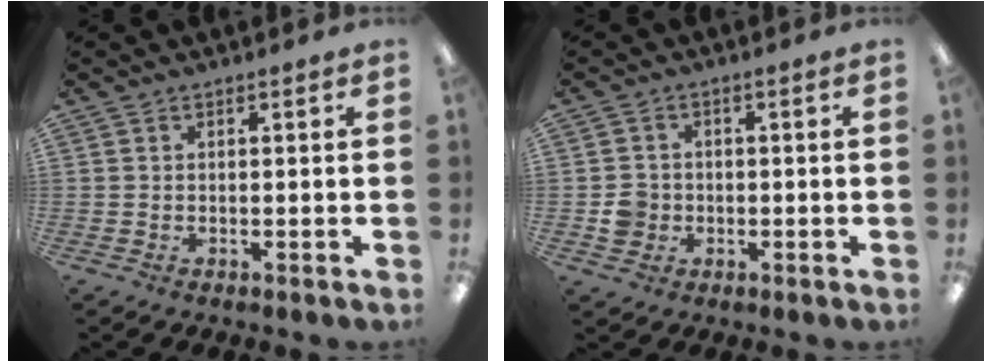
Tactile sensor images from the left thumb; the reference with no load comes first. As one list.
[{"total": 4.6, "force": [-0.9, 4.3, 1.4], "torque": [-0.017, 0.007, -0.015]}]